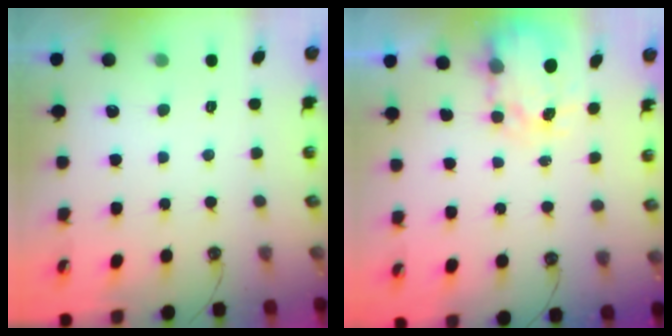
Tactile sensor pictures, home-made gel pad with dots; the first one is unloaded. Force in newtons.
{"total": 3.9, "press": 3.9, "slide": 0.3}